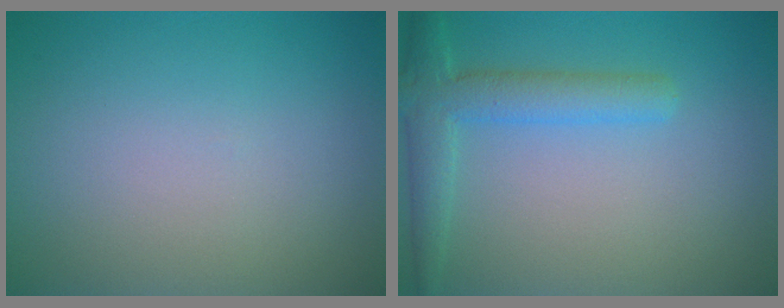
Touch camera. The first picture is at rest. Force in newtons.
{"total": 3.8, "press": 3.8, "slide": 0.2}